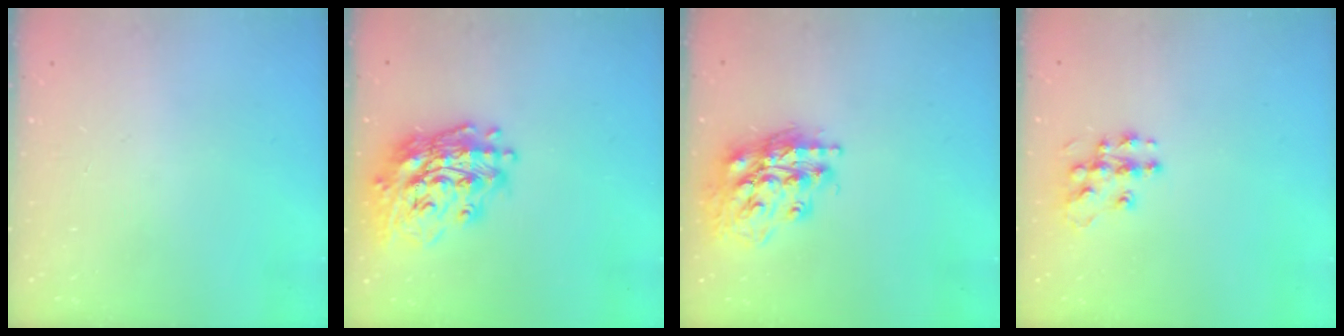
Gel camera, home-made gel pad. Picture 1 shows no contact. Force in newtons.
{"total": 19.7, "press": 19.5, "slide": 2.7}
{"total": 17.9, "press": 17.8, "slide": 1.9}
{"total": 10.6, "press": 10.6, "slide": 0.6}